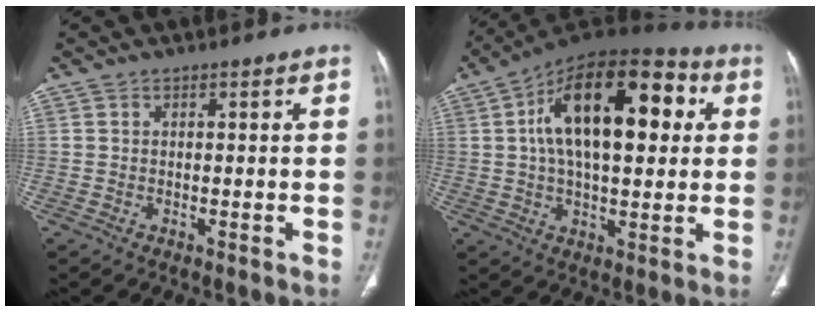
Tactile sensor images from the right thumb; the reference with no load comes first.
{"total": 23.3, "force": [5.2, 11.4, 19.7], "torque": [-0.292, 0.022, 0.071]}